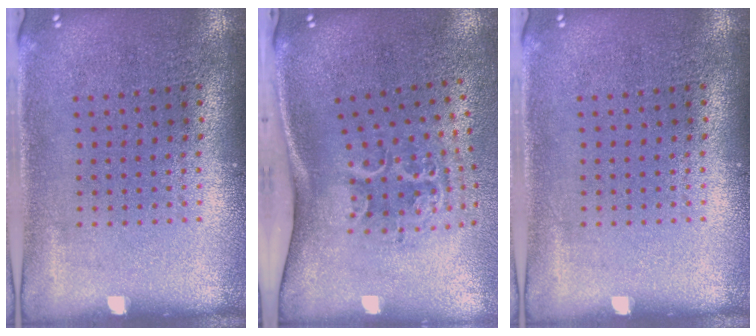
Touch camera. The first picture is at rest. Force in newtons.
{"total": 2.2, "press": 1.3, "slide": 1.8}
{"total": 0.0}